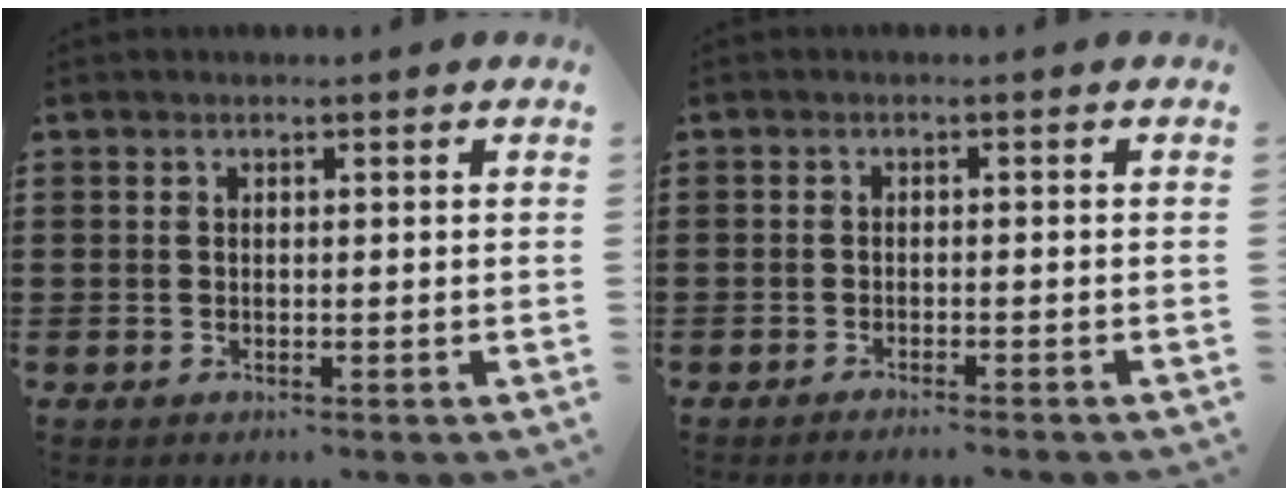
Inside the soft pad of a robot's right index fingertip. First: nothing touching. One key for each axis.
{"total": 1.3, "fx": -1.3, "fy": -0.3, "fz": 0.0, "tx": -0.004, "ty": -0.001, "tz": -0.026}